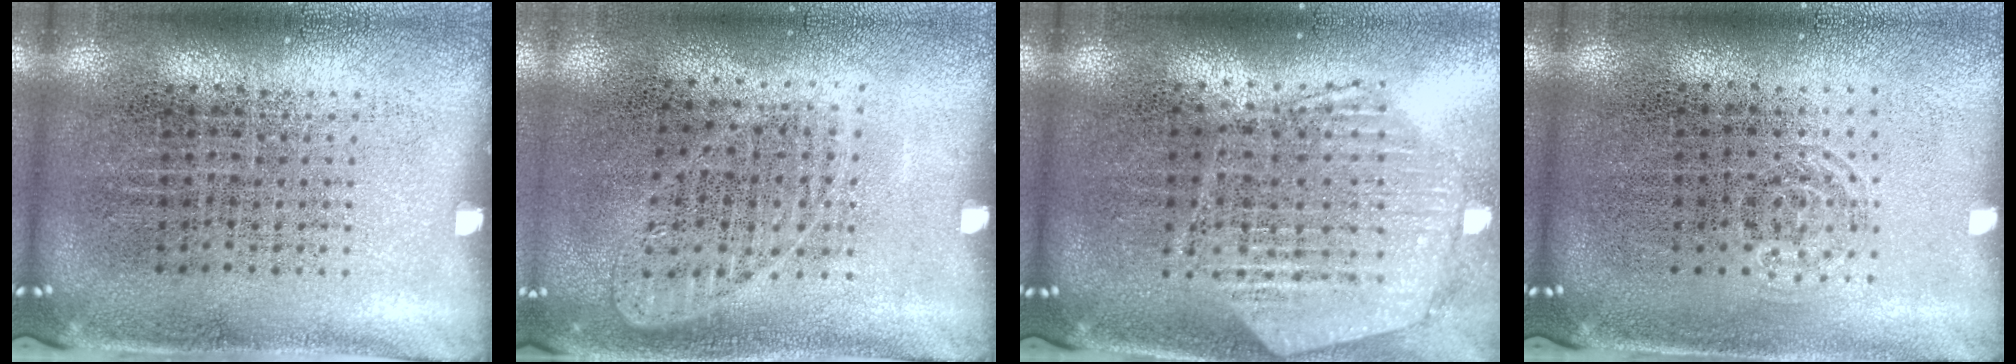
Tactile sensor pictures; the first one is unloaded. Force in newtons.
{"total": 0.9, "press": 0.9, "slide": 0.2}
{"total": 1.3, "press": 1.2, "slide": 0.4}
{"total": 0.8, "press": 0.6, "slide": 0.5}